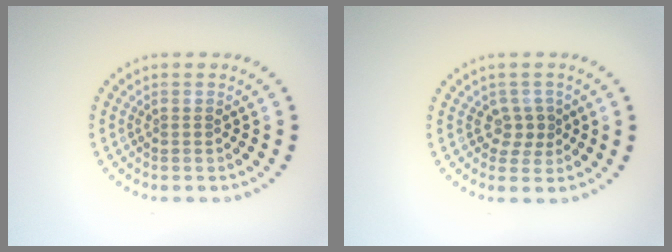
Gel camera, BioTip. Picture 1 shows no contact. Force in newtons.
{"total": 1.9, "press": 1.5, "slide": 1.1}